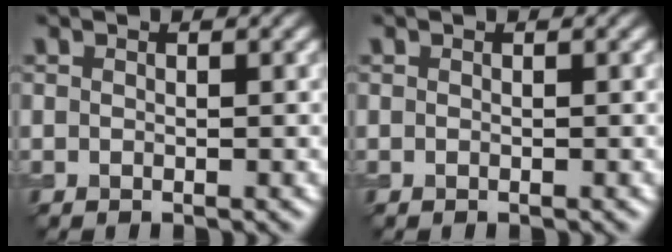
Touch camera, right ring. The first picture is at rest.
{"total": 0.0}